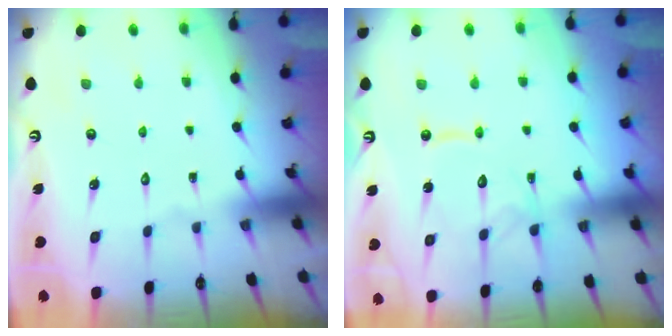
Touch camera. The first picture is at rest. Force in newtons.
{"total": 12.4, "press": 12.4, "slide": 1.3}